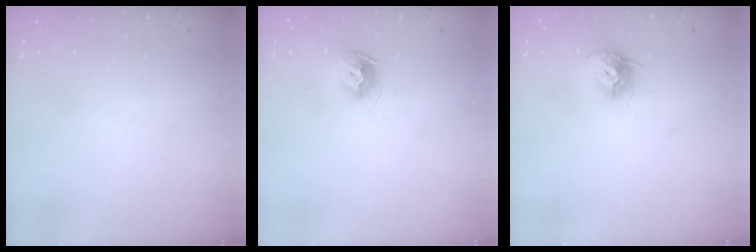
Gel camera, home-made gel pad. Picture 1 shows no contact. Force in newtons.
{"total": 8.8, "press": 8.8, "slide": 0.4}
{"total": 9.4, "press": 9.4, "slide": 0.2}